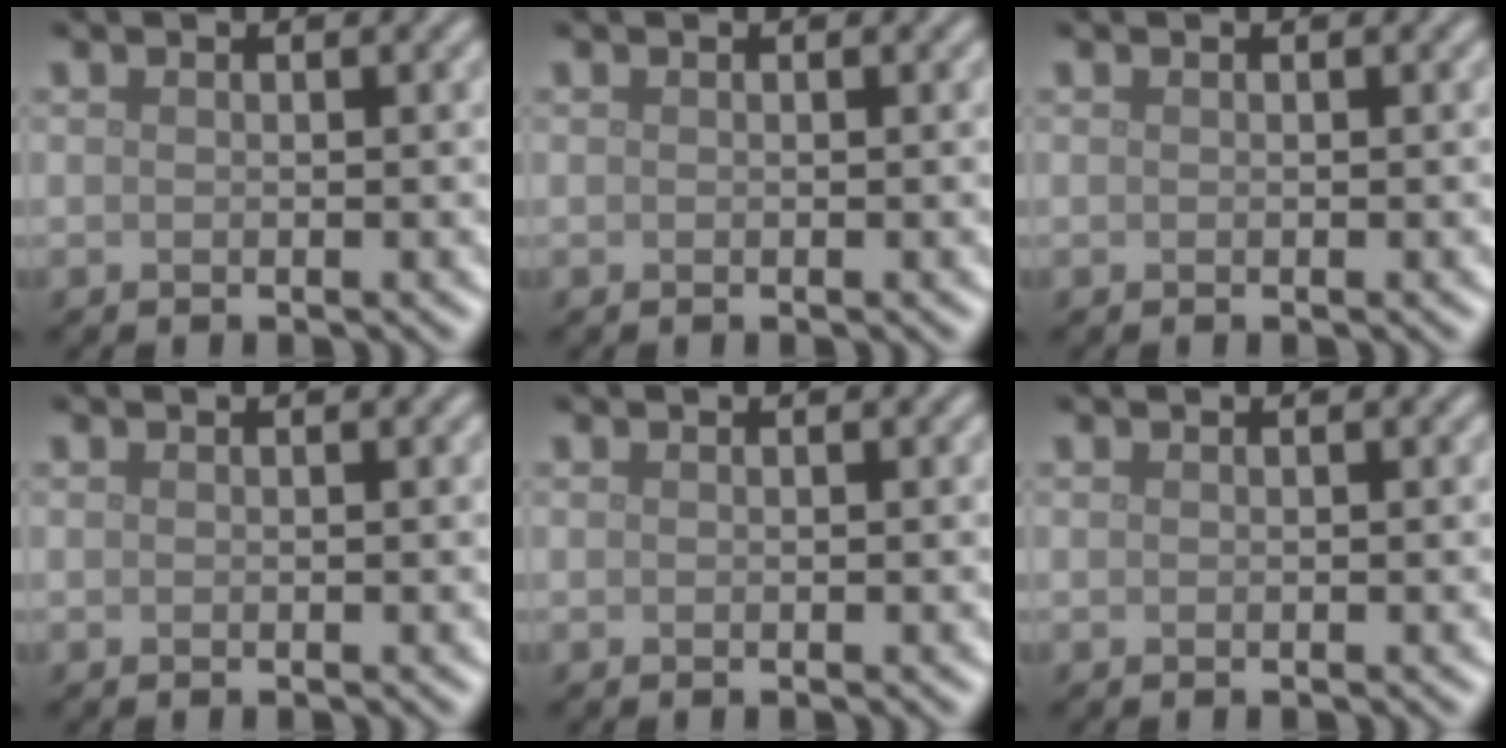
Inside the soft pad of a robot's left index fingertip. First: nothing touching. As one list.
[{"total": 0.0}, {"total": 0.0}, {"total": 0.0}, {"total": 0.0}, {"total": 0.0}]